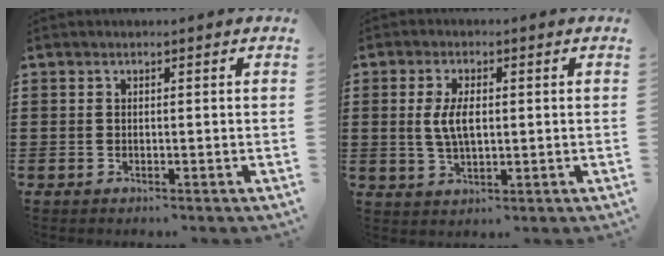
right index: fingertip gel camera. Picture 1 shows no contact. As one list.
[{"total": 5.0, "force": [0.4, 2.3, 4.5], "torque": [-0.098, 0.004, 0.002]}]